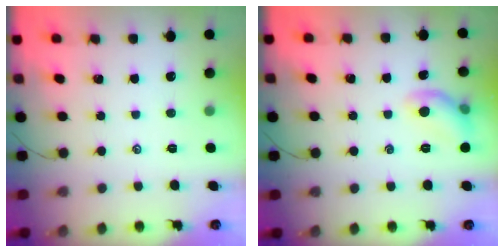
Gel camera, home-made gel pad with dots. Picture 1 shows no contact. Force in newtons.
{"total": 8.4, "press": 8.2, "slide": 1.8}